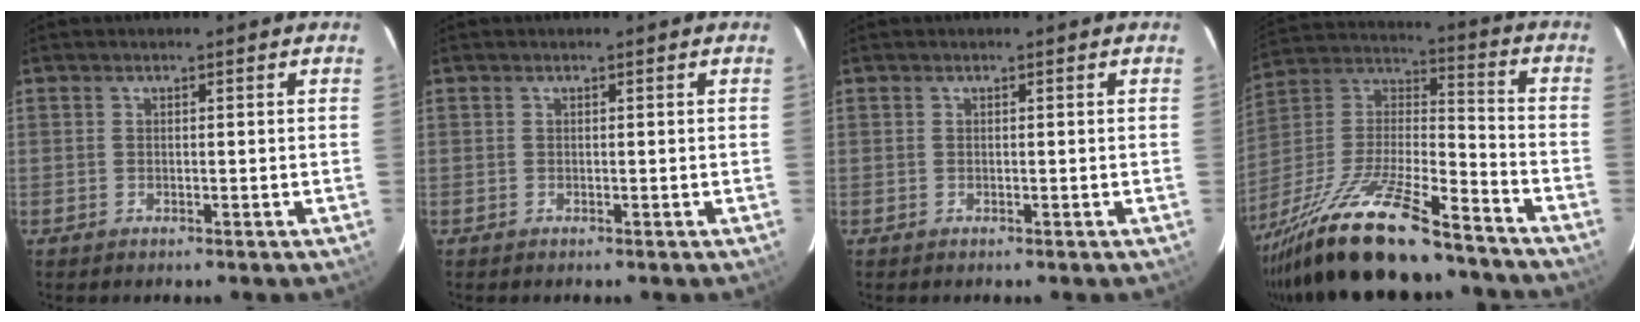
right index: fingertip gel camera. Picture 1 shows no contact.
{"total": 0.0}
{"total": 0.0}
{"total": 25.4, "force": [-19.6, 5.2, 15.3], "torque": [-0.303, -0.032, -0.329]}